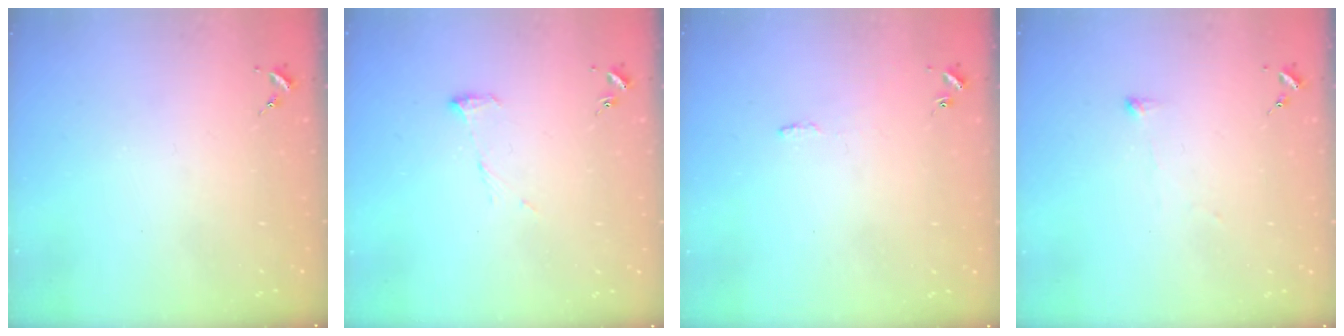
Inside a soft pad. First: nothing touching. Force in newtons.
{"total": 6.5, "press": 6.4, "slide": 0.7}
{"total": 3.8, "press": 3.8, "slide": 0.4}
{"total": 2.8, "press": 2.7, "slide": 0.5}